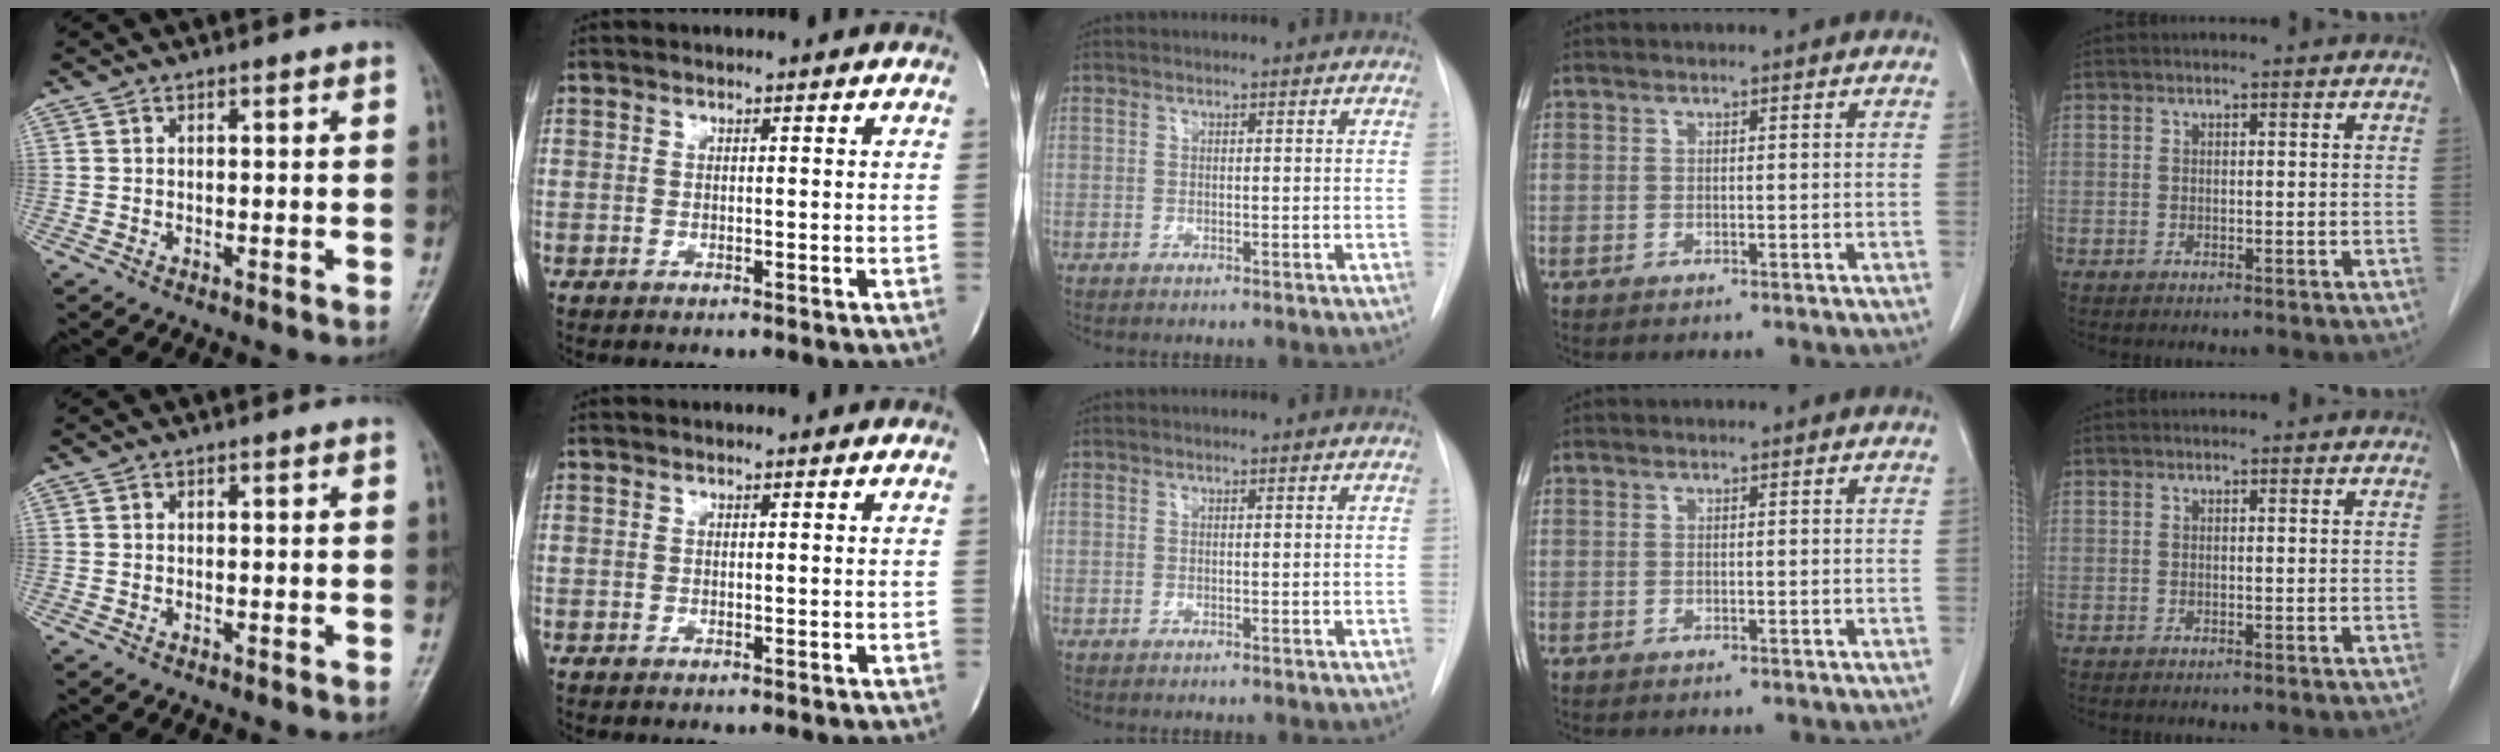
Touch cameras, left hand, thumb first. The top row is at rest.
{}